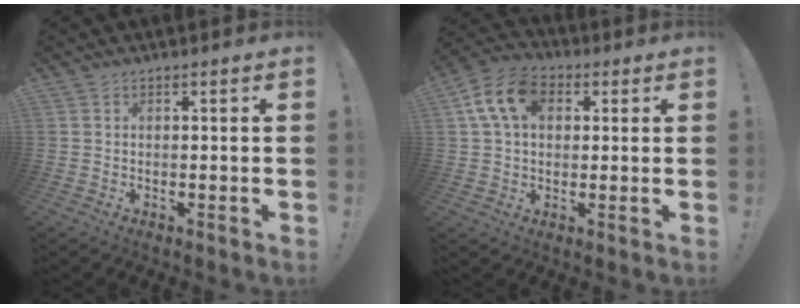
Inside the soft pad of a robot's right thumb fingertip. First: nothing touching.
{"total": 12.6, "force": [3.7, 8.7, 8.3], "torque": [-0.149, 0.009, 0.073]}